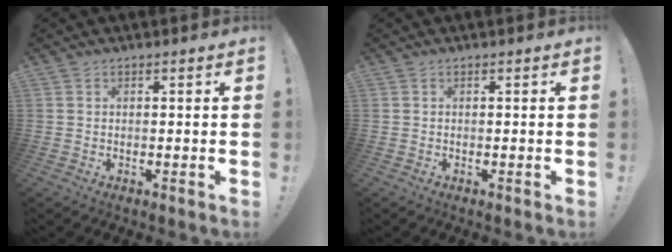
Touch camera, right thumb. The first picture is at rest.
{"total": 0.0}